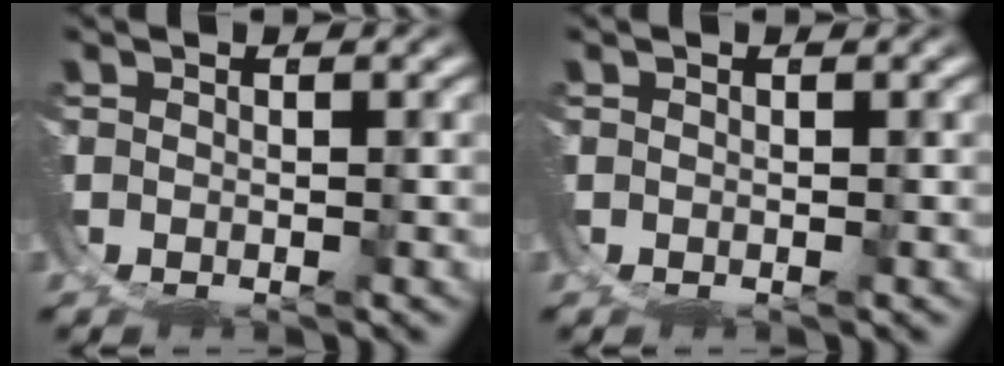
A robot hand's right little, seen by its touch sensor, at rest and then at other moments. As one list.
[{"total": 0.0}]